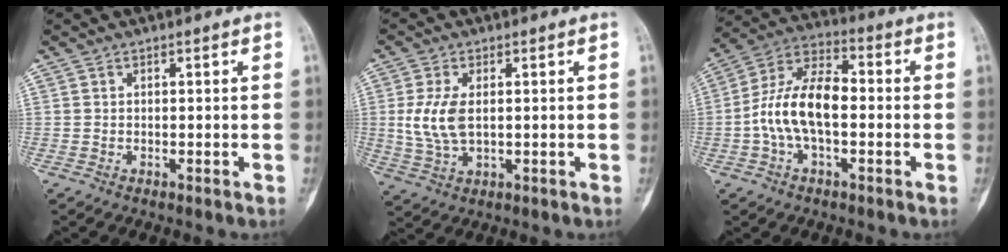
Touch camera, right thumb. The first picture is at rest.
{"total": 7.3, "force": [0.7, 3.9, 6.2], "torque": [-0.138, -0.004, 0.020]}
{"total": 13.2, "force": [-1.5, 6.9, 11.2], "torque": [-0.214, 0.042, -0.033]}